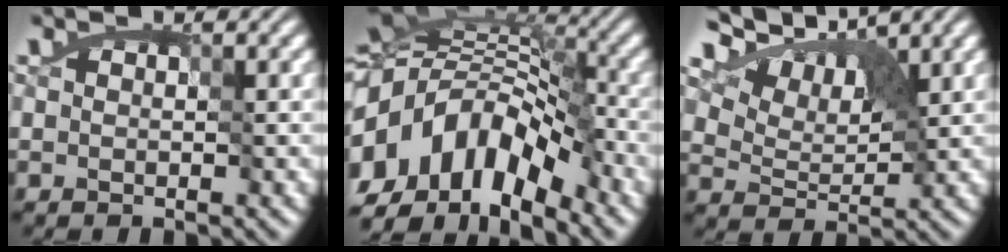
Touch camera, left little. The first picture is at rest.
{"total": 14.3, "force": [-8.1, 8.2, 8.5], "torque": [-0.176, -0.010, -0.150]}
{"total": 7.2, "force": [5.1, 3.4, 3.8], "torque": [-0.098, 0.007, 0.081]}